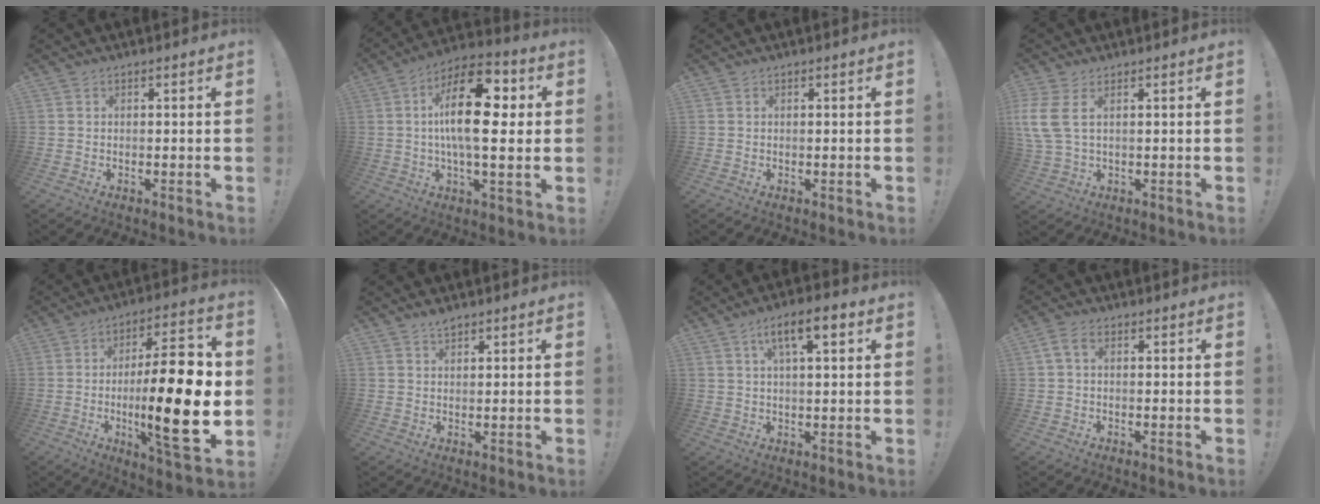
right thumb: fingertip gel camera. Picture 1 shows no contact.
{"total": 21.4, "force": [2.6, 8.4, 19.5], "torque": [-0.325, -0.002, 0.032]}
{"total": 0.0}
{"total": 6.5, "force": [2.3, 2.3, 5.6], "torque": [-0.126, -0.013, 0.046]}
{"total": 25.4, "force": [-2.1, 7.0, 24.3], "torque": [-0.392, 0.000, -0.033]}
{"total": 2.1, "force": [1.8, 0.7, 0.9], "torque": [-0.007, -0.012, 0.031]}
{"total": 8.6, "force": [3.5, 2.5, 7.4], "torque": [-0.114, -0.006, 0.055]}
{"total": 3.3, "force": [0.7, 2.0, 2.6], "torque": [-0.049, 0.008, 0.015]}